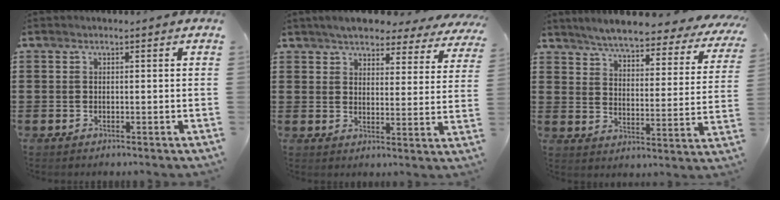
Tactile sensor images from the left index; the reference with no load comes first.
{"total": 4.9, "force": [4.7, 0.8, 1.2], "torque": [-0.046, -0.020, 0.081]}
{"total": 5.1, "force": [4.9, 0.2, 1.4], "torque": [-0.054, -0.035, 0.081]}